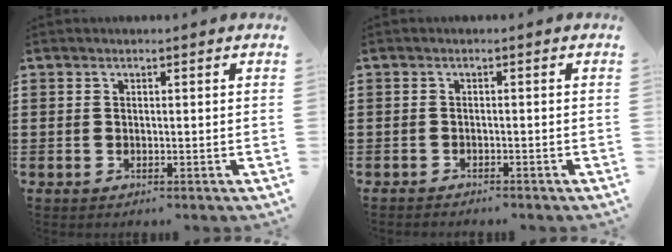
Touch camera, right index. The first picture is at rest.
{"total": 1.0, "force": [-1.0, 0.0, -0.2], "torque": [0.001, 0.003, -0.022]}